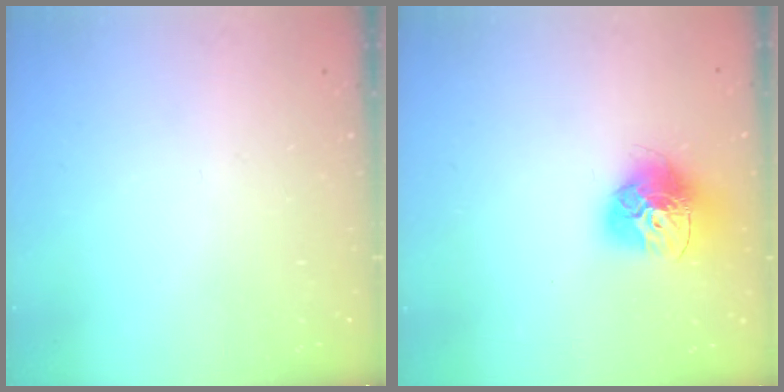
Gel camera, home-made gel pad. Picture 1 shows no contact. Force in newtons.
{"total": 16.0, "press": 15.9, "slide": 1.7}